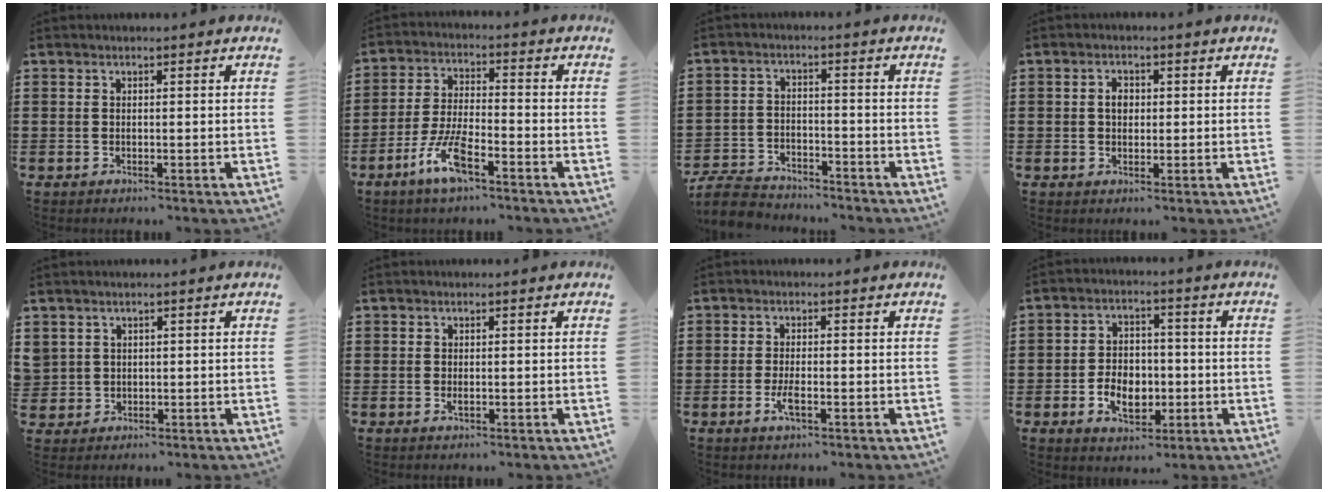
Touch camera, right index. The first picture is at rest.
{"total": 7.9, "force": [-4.6, 2.1, 6.1], "torque": [-0.142, -0.006, -0.089]}
{"total": 5.8, "force": [-5.5, 1.2, 1.2], "torque": [-0.043, 0.001, -0.114]}
{"total": 2.4, "force": [0.2, 1.6, 1.8], "torque": [-0.036, 0.008, 0.002]}
{"total": 2.0, "force": [1.0, 1.7, -0.1], "torque": [-0.007, 0.008, 0.019]}
{"total": 0.7, "force": [0.0, 0.2, 0.7], "torque": [-0.014, -0.002, 0.000]}
{"total": 2.7, "force": [-1.0, 0.7, 2.4], "torque": [-0.049, -0.003, -0.020]}
{"total": 6.2, "force": [-1.5, 4.5, 4.0], "torque": [-0.067, 0.002, -0.031]}